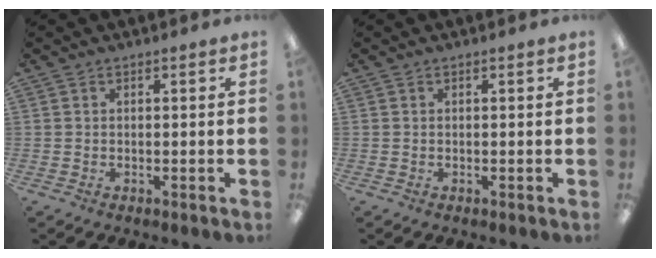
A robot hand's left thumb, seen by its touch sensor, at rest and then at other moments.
{"total": 0.0}